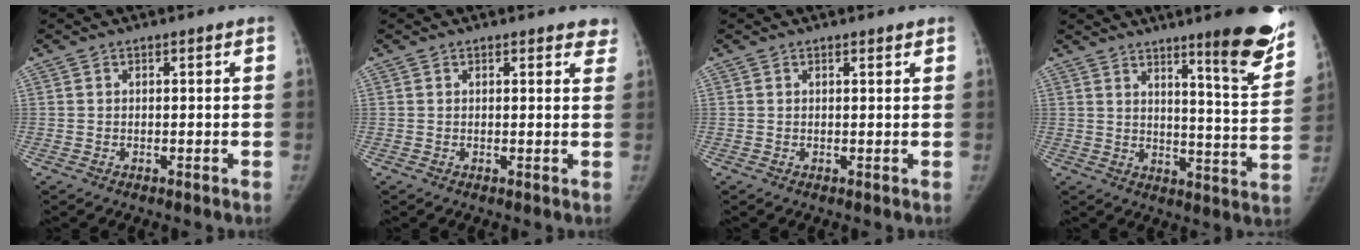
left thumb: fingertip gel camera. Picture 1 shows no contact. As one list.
[{"total": 3.0, "force": [2.5, 1.2, 1.1], "torque": [0.015, -0.009, 0.015]}, {"total": 0.8, "force": [0.7, 0.2, 0.4], "torque": [-0.007, -0.005, 0.010]}, {"total": 14.9, "force": [10.1, 1.7, 10.9], "torque": [-0.118, -0.077, 0.142]}]